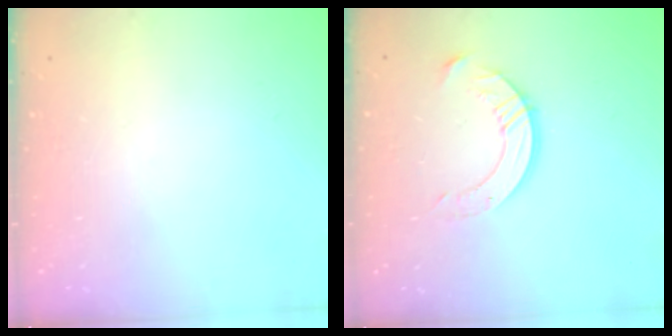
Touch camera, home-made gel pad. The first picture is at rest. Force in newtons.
{"total": 9.2, "press": 9.2, "slide": 0.7}